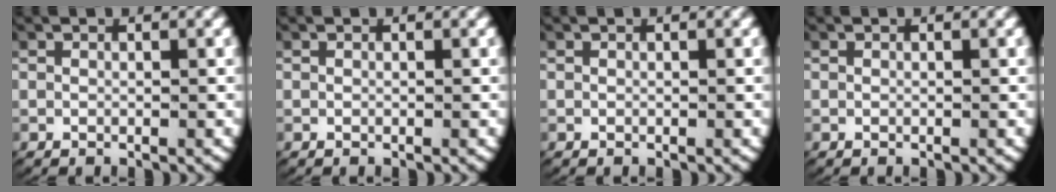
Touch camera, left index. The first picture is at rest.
{"total": 0.0}
{"total": 0.0}
{"total": 0.0}